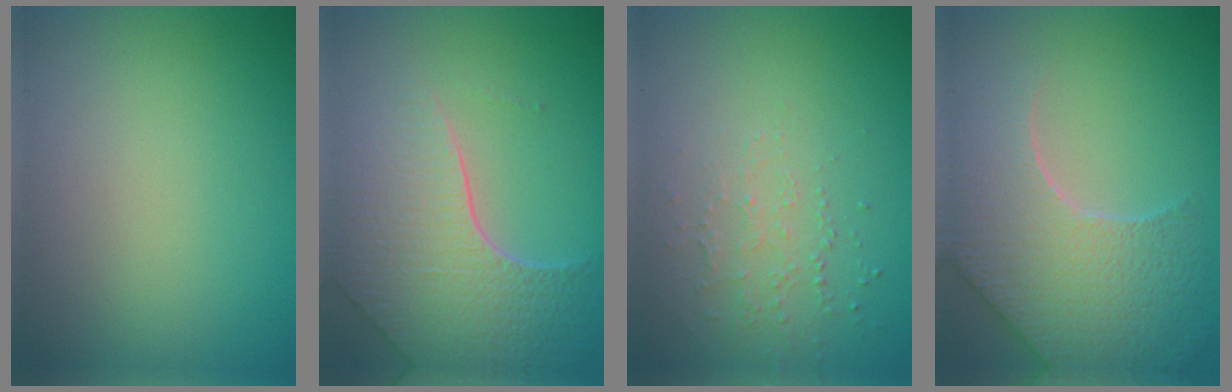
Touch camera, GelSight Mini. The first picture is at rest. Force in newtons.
{"total": 8.1, "press": 5.7, "slide": 5.7}
{"total": 1.3, "press": 1.0, "slide": 0.8}
{"total": 7.3, "press": 6.0, "slide": 4.1}